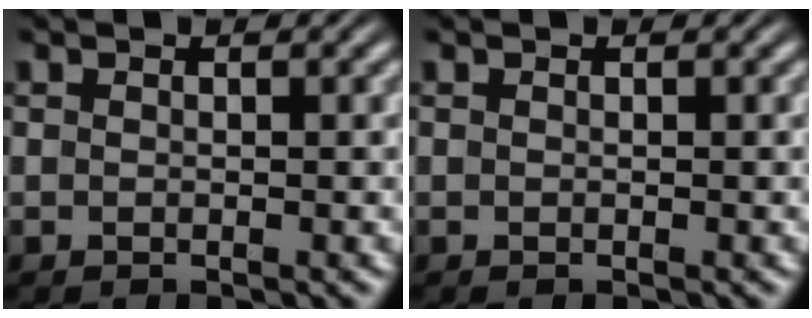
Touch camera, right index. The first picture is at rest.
{"total": 0.0}